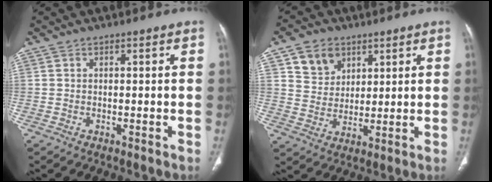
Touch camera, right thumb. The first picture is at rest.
{"total": 7.9, "force": [4.2, 6.2, 2.8], "torque": [-0.021, -0.021, 0.080]}